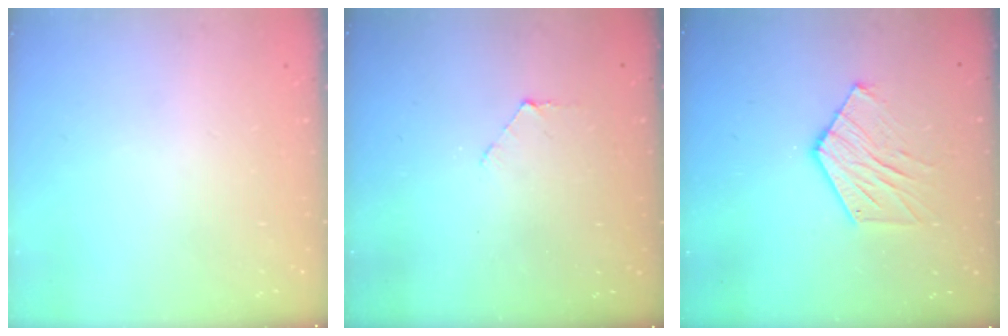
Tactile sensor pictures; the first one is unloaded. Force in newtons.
{"total": 3.5, "press": 3.5, "slide": 0.4}
{"total": 10.1, "press": 10.1, "slide": 0.9}